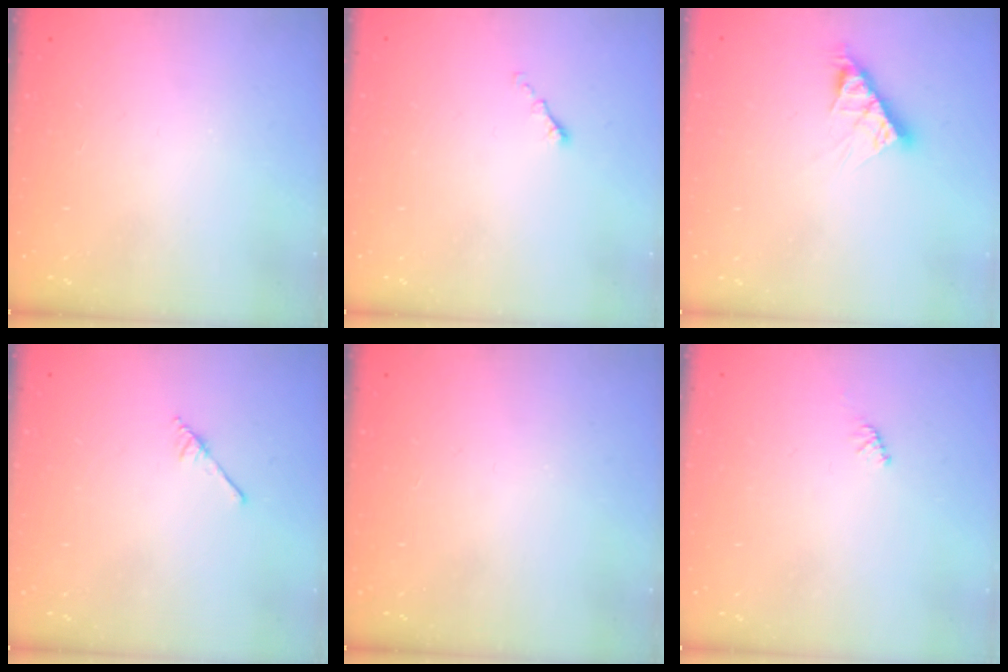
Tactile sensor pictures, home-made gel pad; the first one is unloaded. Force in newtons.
{"total": 0.0}
{"total": 6.9, "press": 6.9, "slide": 0.6}
{"total": 2.5, "press": 2.4, "slide": 0.3}
{"total": 0.0}
{"total": 1.6, "press": 1.5, "slide": 0.4}